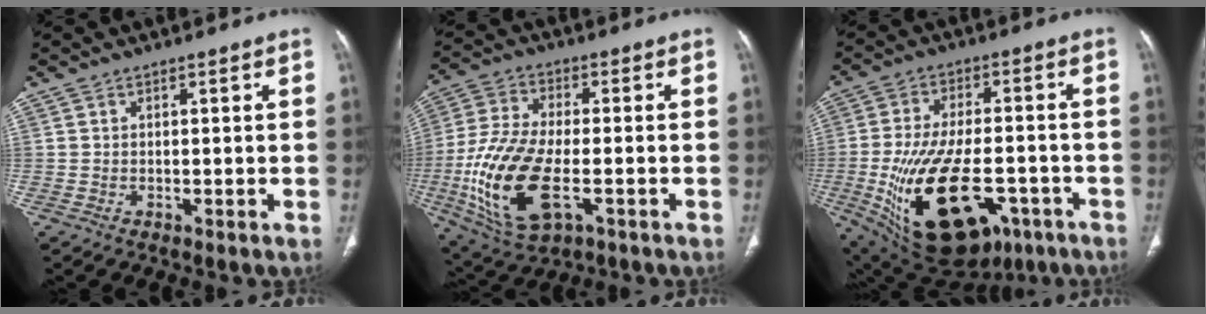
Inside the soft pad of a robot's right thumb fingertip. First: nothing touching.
{"total": 18.5, "force": [-4.8, 8.6, 15.7], "torque": [-0.341, 0.003, -0.077]}
{"total": 25.8, "force": [-8.6, 13.8, 20.0], "torque": [-0.380, -0.002, -0.113]}